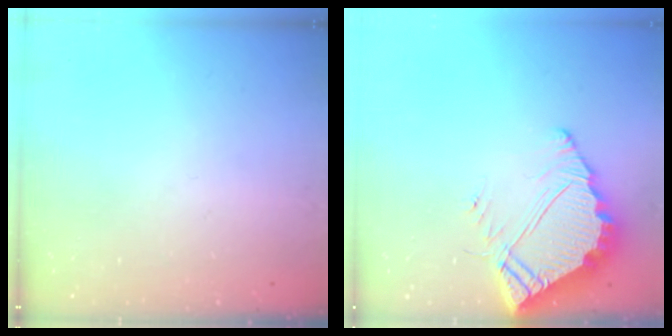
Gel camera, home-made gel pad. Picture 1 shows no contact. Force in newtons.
{"total": 8.9, "press": 8.8, "slide": 0.7}